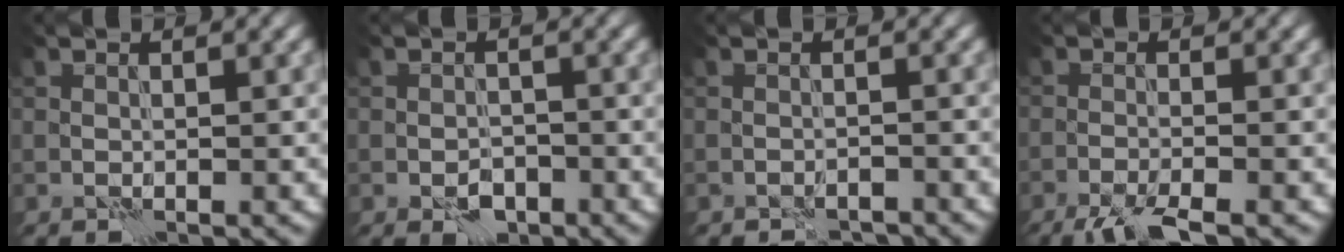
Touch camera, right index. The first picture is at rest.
{"total": 2.4, "force": [-1.3, 1.6, 1.3], "torque": [-0.020, 0.000, -0.023]}
{"total": 1.8, "force": [-1.6, 0.5, 0.3], "torque": [-0.002, -0.001, -0.027]}
{"total": 3.7, "force": [-2.7, 0.4, 2.5], "torque": [-0.044, -0.001, -0.057]}